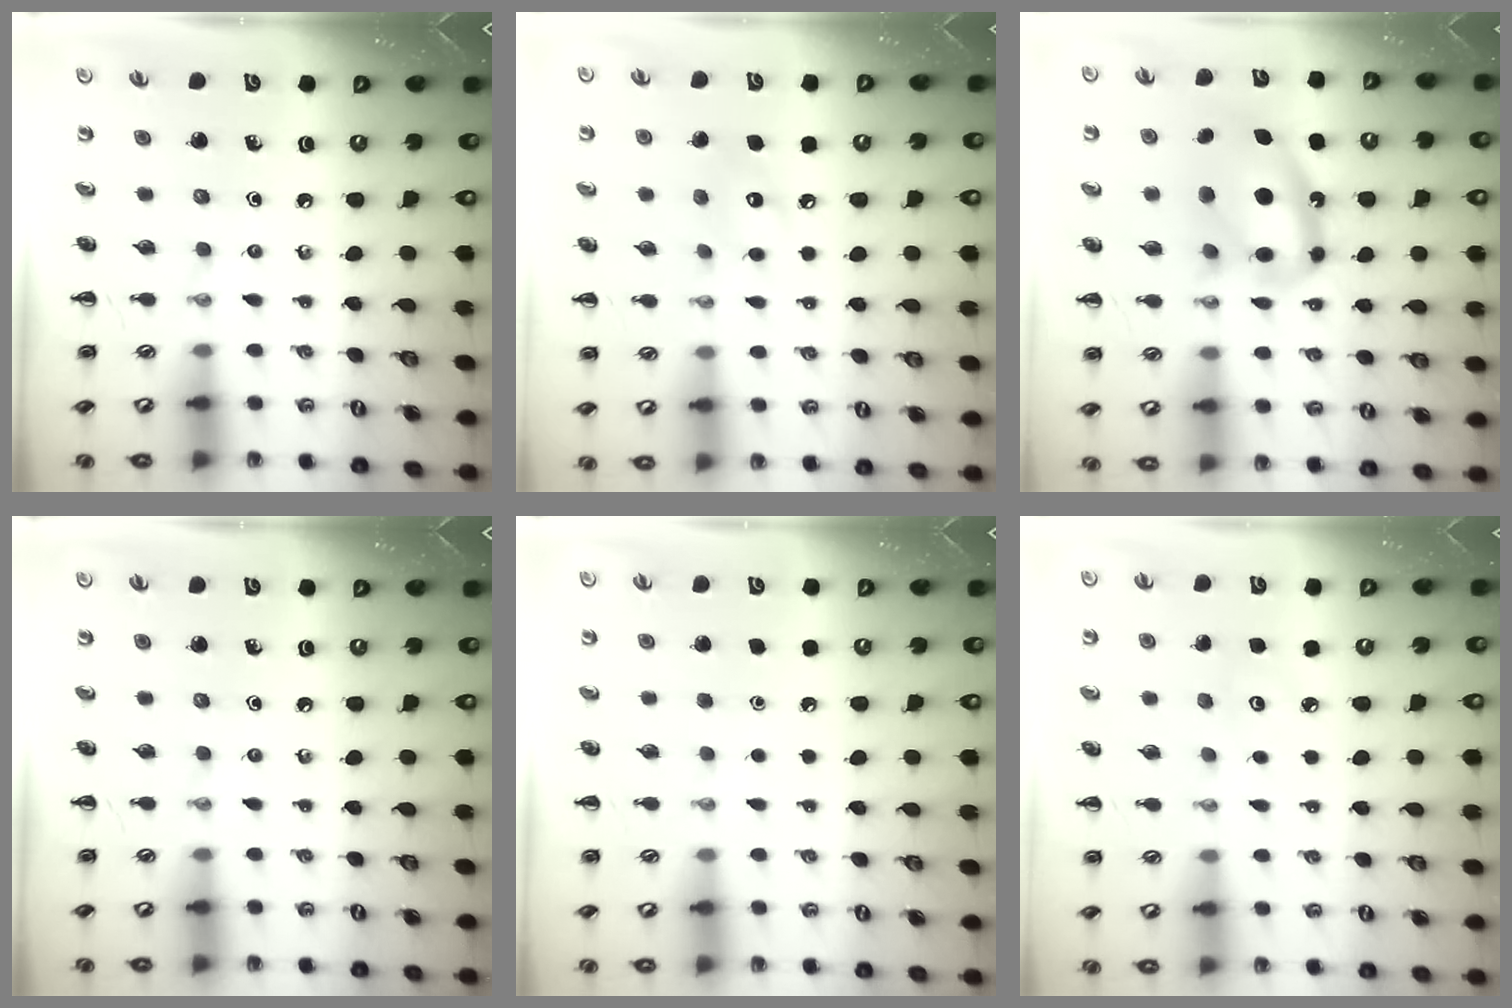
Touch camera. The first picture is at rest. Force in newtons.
{"total": 7.0, "press": 6.8, "slide": 1.6}
{"total": 13.1, "press": 12.7, "slide": 3.2}
{"total": 0.0}
{"total": 1.7, "press": 1.7, "slide": 0.1}
{"total": 2.4, "press": 2.3, "slide": 0.6}